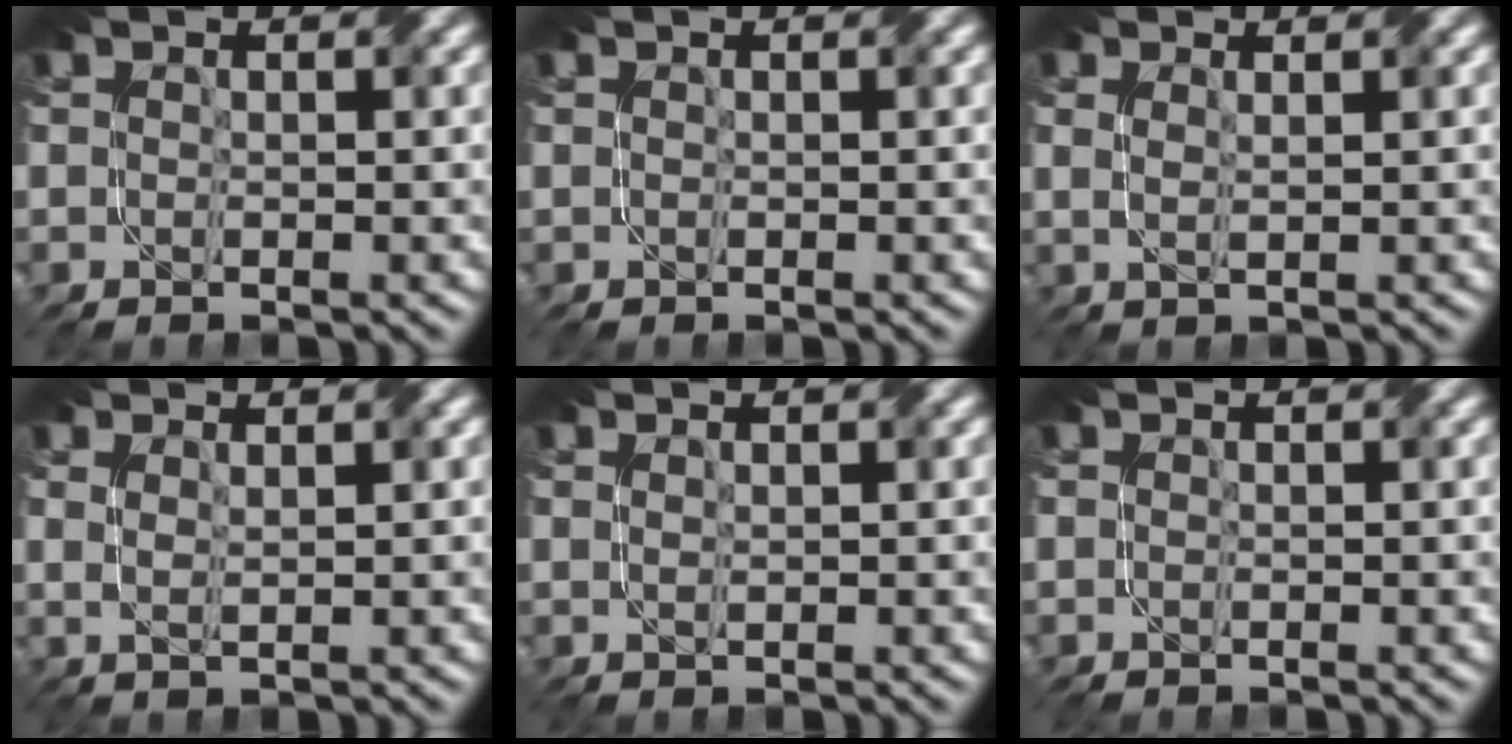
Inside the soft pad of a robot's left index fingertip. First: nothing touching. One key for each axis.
{"total": 0.0}
{"total": 1.4, "fx": 1.0, "fy": 0.6, "fz": 0.8, "tx": -0.004, "ty": 0.004, "tz": 0.003}
{"total": 1.2, "fx": 1.0, "fy": 0.4, "fz": 0.6, "tx": -0.005, "ty": 0.002, "tz": 0.013}
{"total": 0.5, "fx": 0.5, "fy": -0.1, "fz": -0.2, "tx": 0.002, "ty": 0.003, "tz": 0.009}
{"total": 0.0}